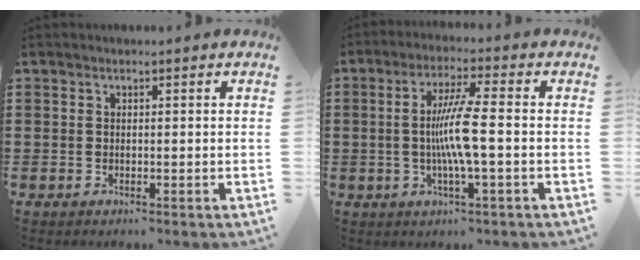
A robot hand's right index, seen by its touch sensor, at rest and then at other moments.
{"total": 7.7, "force": [-0.7, 0.4, 7.6], "torque": [-0.148, -0.008, -0.022]}